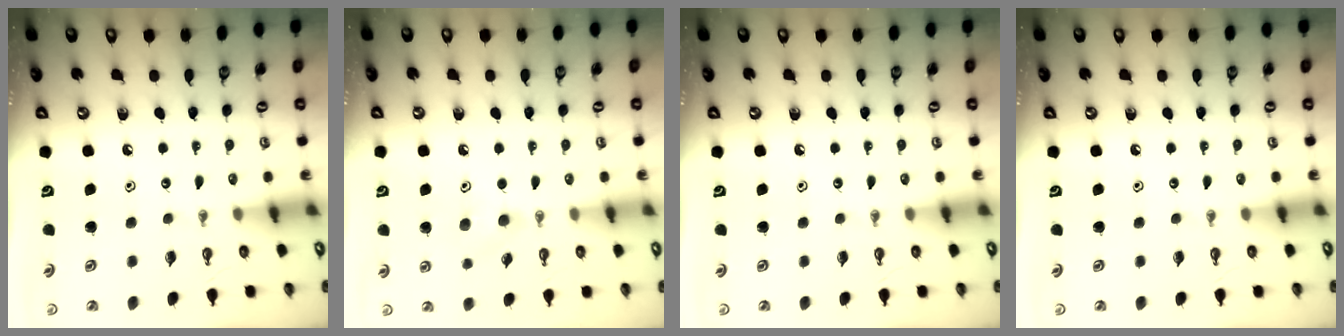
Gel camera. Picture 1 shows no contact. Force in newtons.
{"total": 5.2, "press": 5.0, "slide": 1.2}
{"total": 0.0}
{"total": 0.0}